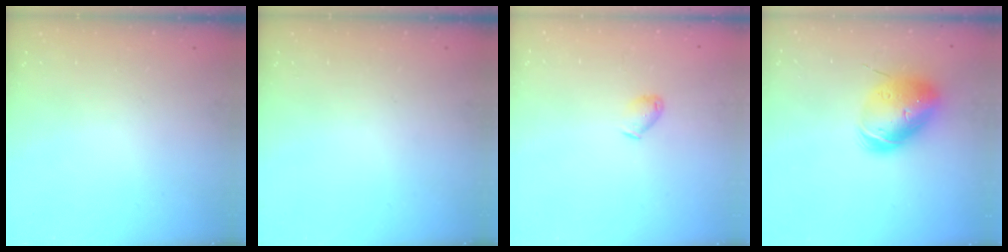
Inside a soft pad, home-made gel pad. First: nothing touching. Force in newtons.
{"total": 0.0}
{"total": 4.1, "press": 4.1, "slide": 0.7}
{"total": 13.6, "press": 13.5, "slide": 2.0}